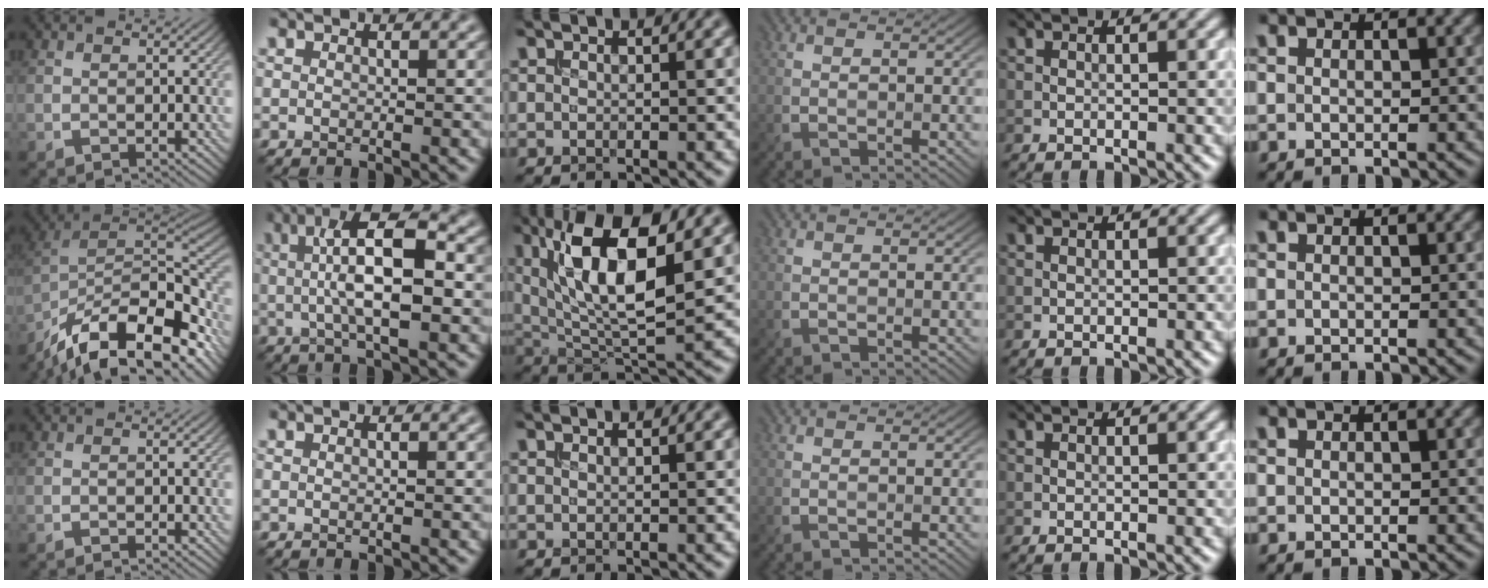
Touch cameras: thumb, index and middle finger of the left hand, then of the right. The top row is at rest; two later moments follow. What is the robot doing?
{"motion": "insert", "object": "bucket"}